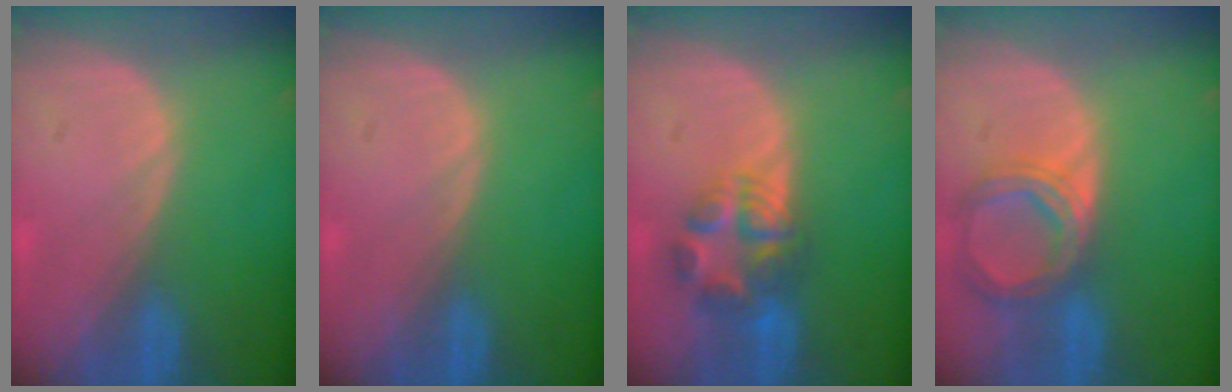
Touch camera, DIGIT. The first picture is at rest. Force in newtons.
{"total": 0.0}
{"total": 6.4, "press": 6.3, "slide": 1.4}
{"total": 6.7, "press": 6.2, "slide": 2.7}